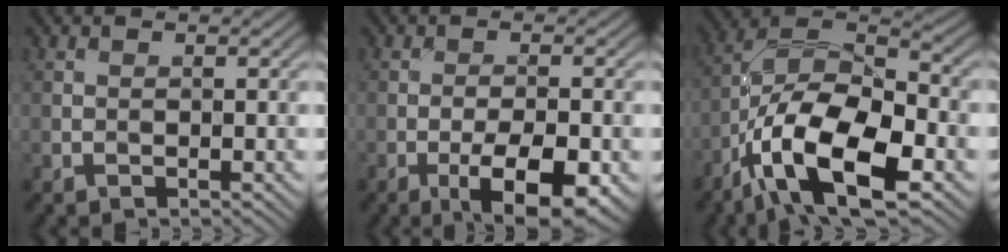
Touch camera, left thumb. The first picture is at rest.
{"total": 7.9, "force": [-3.5, 2.7, 6.6], "torque": [-0.108, -0.005, -0.050]}
{"total": 14.4, "force": [-6.6, 6.2, 11.2], "torque": [-0.216, -0.015, -0.135]}